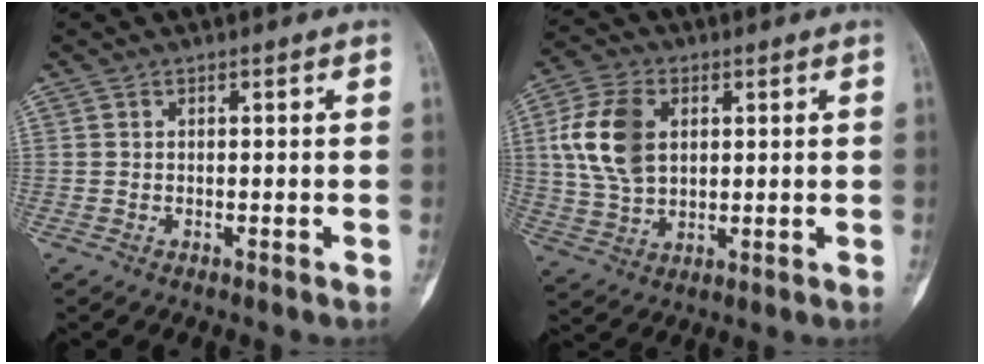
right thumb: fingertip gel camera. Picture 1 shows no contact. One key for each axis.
{"total": 12.4, "fx": 2.7, "fy": 8.3, "fz": 8.8, "tx": -0.163, "ty": 0.002, "tz": 0.054}